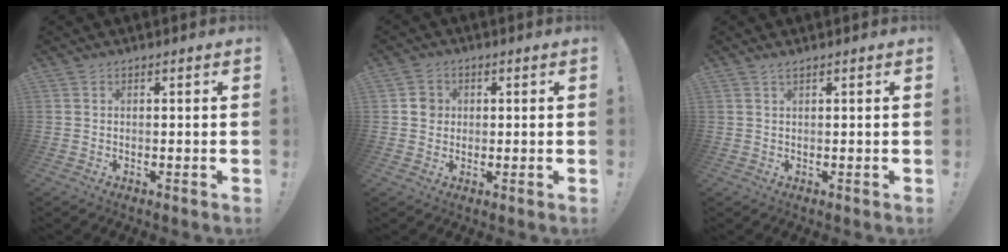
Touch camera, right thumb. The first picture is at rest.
{"total": 4.1, "force": [0.5, 3.9, 1.1], "torque": [-0.005, 0.003, 0.008]}
{"total": 1.0, "force": [0.8, -0.1, 0.6], "torque": [-0.016, 0.001, 0.015]}